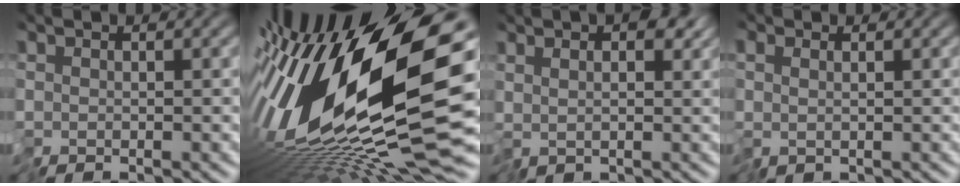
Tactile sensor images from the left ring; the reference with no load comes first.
{"total": 18.6, "force": [1.4, 4.3, 18.0], "torque": [-0.337, -0.011, 0.028]}
{"total": 3.8, "force": [1.8, 1.7, 2.9], "torque": [-0.041, 0.010, 0.030]}
{"total": 0.6, "force": [0.3, 0.2, 0.4], "torque": [-0.011, 0.002, 0.007]}